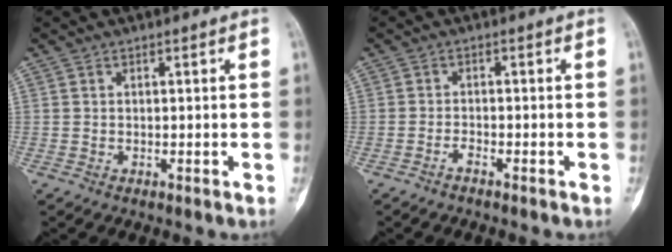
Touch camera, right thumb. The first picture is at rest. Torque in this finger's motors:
{"motor_torque": [-0.24, -0.02, 0.00, 0.10, -0.08]}